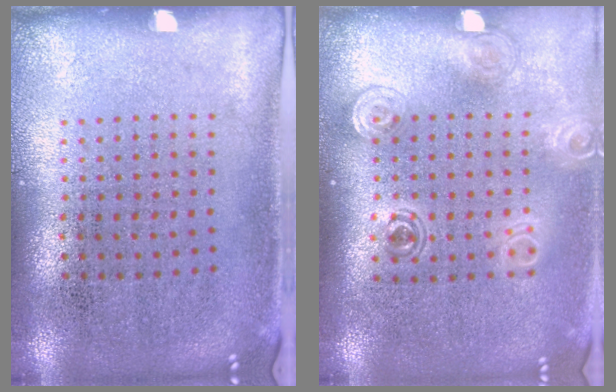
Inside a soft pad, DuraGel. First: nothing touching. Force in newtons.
{"total": 1.5, "press": 1.3, "slide": 0.9}